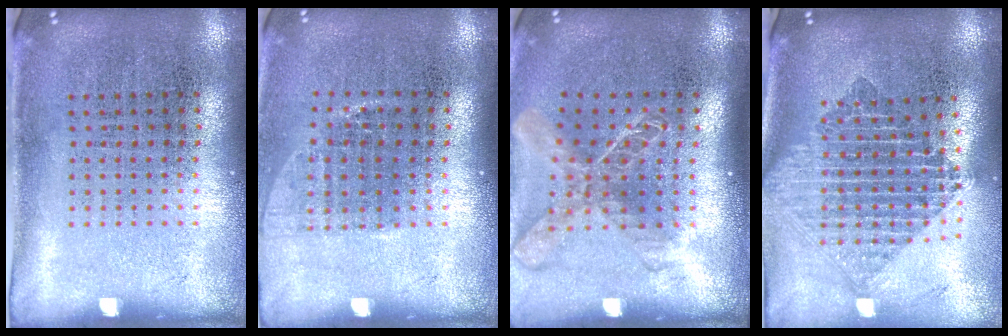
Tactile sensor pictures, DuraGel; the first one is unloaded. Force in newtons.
{"total": 1.0, "press": 0.9, "slide": 0.6}
{"total": 1.9, "press": 1.5, "slide": 1.2}
{"total": 2.2, "press": 1.7, "slide": 1.4}